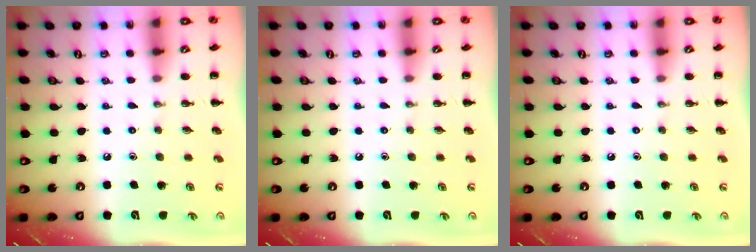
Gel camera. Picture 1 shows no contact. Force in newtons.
{"total": 0.0}
{"total": 0.0}